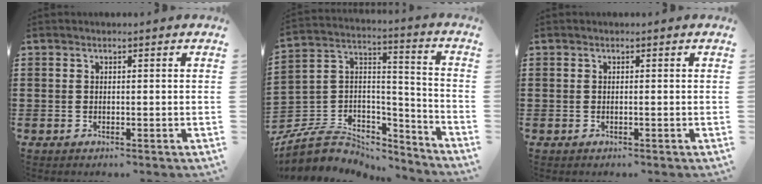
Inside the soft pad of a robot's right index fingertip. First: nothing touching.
{"total": 6.5, "force": [-4.5, 4.4, 1.7], "torque": [-0.054, -0.002, -0.087]}
{"total": 0.0}